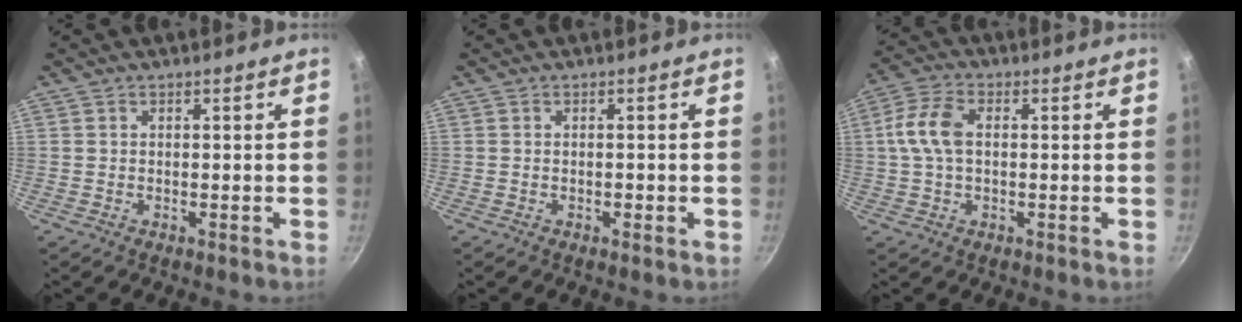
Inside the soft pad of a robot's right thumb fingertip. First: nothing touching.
{"total": 1.0, "force": [-0.3, 0.5, 0.8], "torque": [-0.011, 0.003, -0.005]}
{"total": 7.9, "force": [0.8, 4.8, 6.2], "torque": [-0.129, 0.021, 0.008]}